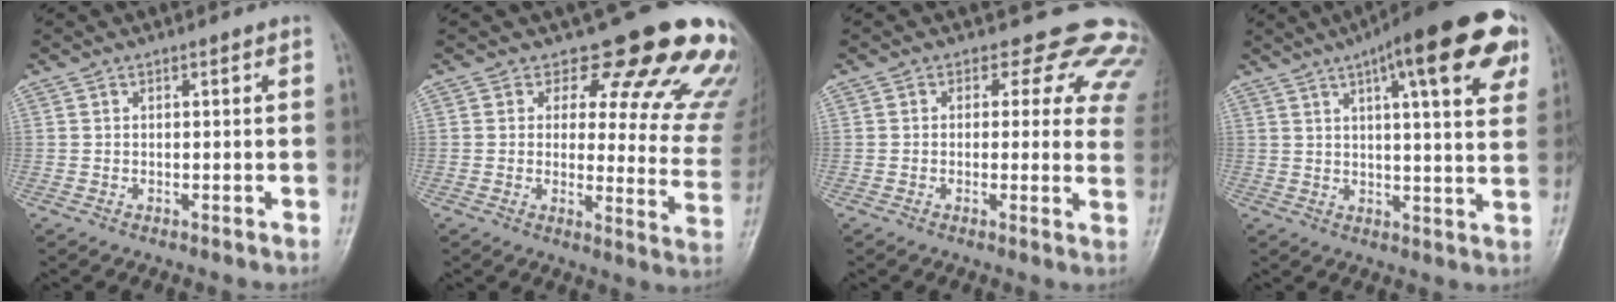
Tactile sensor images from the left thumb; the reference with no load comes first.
{"total": 19.1, "force": [15.5, 7.4, 8.3], "torque": [-0.045, -0.113, 0.161]}
{"total": 12.2, "force": [9.6, 6.6, 3.8], "torque": [0.018, -0.040, 0.074]}
{"total": 19.8, "force": [9.6, 4.9, 16.6], "torque": [-0.212, -0.006, 0.124]}